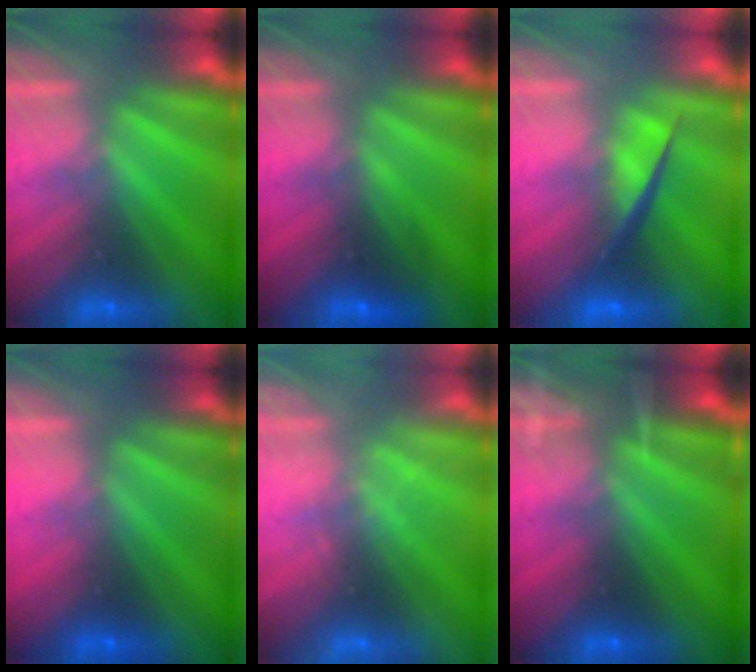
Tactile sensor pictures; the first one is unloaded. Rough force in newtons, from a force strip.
{"total": 2.8}
{"total": 4.5}
{"total": 2.9}
{"total": 2.3}
{"total": 7.8}